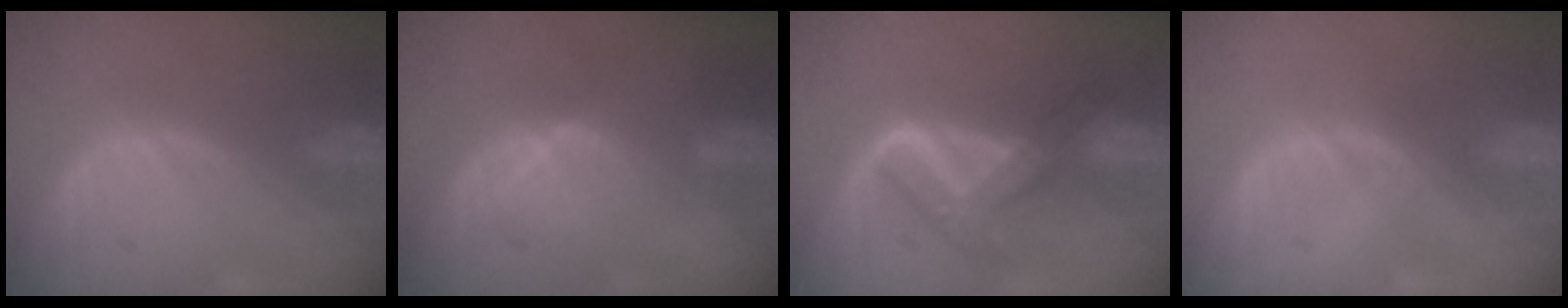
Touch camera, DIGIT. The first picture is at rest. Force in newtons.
{"total": 4.1, "press": 4.0, "slide": 0.9}
{"total": 6.9, "press": 6.8, "slide": 0.7}
{"total": 0.7, "press": 0.5, "slide": 0.4}